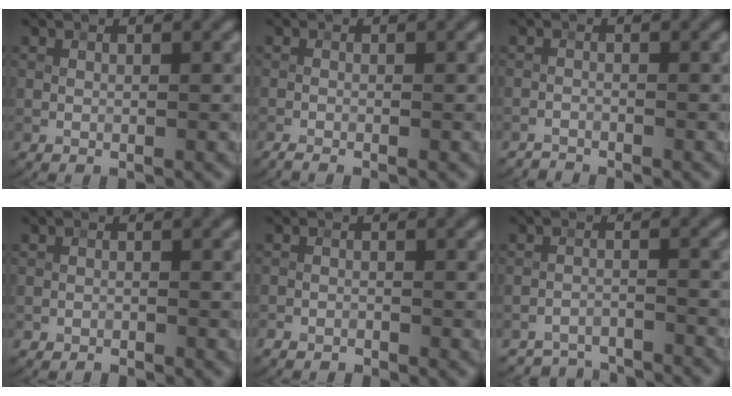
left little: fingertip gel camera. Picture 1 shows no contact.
{"total": 1.0, "force": [-0.8, 0.2, 0.6], "torque": [-0.011, -0.005, -0.017]}
{"total": 1.0, "force": [-1.0, 0.1, -0.3], "torque": [0.009, 0.000, -0.022]}
{"total": 0.8, "force": [-0.7, 0.4, -0.2], "torque": [0.009, -0.005, -0.015]}
{"total": 1.3, "force": [-1.2, 0.5, 0.0], "torque": [0.005, -0.002, -0.025]}
{"total": 4.4, "force": [-4.3, 0.6, 0.1], "torque": [0.006, -0.004, -0.076]}